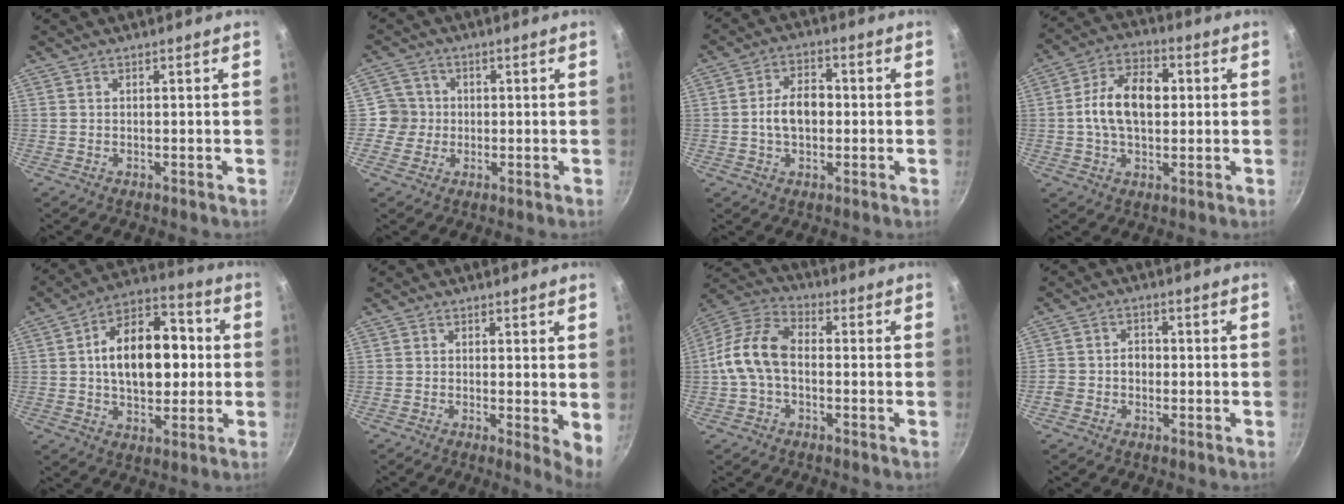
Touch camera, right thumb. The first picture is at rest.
{"total": 4.5, "force": [-0.3, 4.5, 0.0], "torque": [0.031, 0.012, -0.015]}
{"total": 7.8, "force": [-0.4, 5.0, 5.9], "torque": [-0.093, 0.019, -0.010]}
{"total": 12.6, "force": [0.8, 7.8, 9.8], "torque": [-0.164, 0.020, 0.009]}
{"total": 17.7, "force": [1.2, 10.7, 14.1], "torque": [-0.190, 0.027, 0.015]}
{"total": 3.9, "force": [0.3, 1.0, 3.8], "torque": [-0.053, -0.011, 0.001]}
{"total": 12.0, "force": [-0.9, 7.6, 9.3], "torque": [-0.186, 0.036, -0.027]}
{"total": 4.2, "force": [-0.8, 3.4, 2.3], "torque": [-0.028, 0.021, -0.015]}